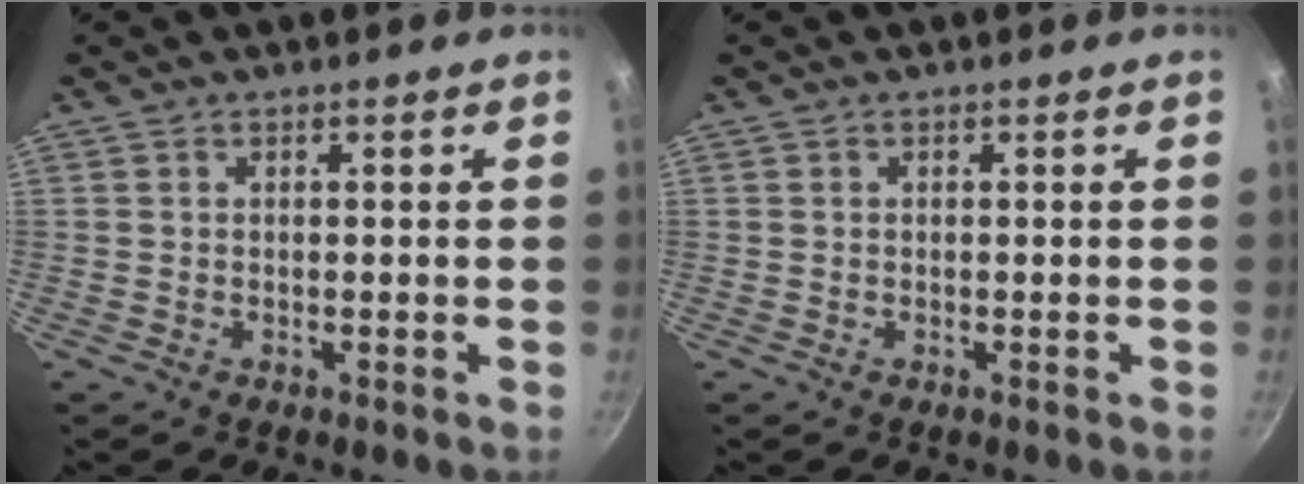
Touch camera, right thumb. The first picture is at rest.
{"total": 0.0}